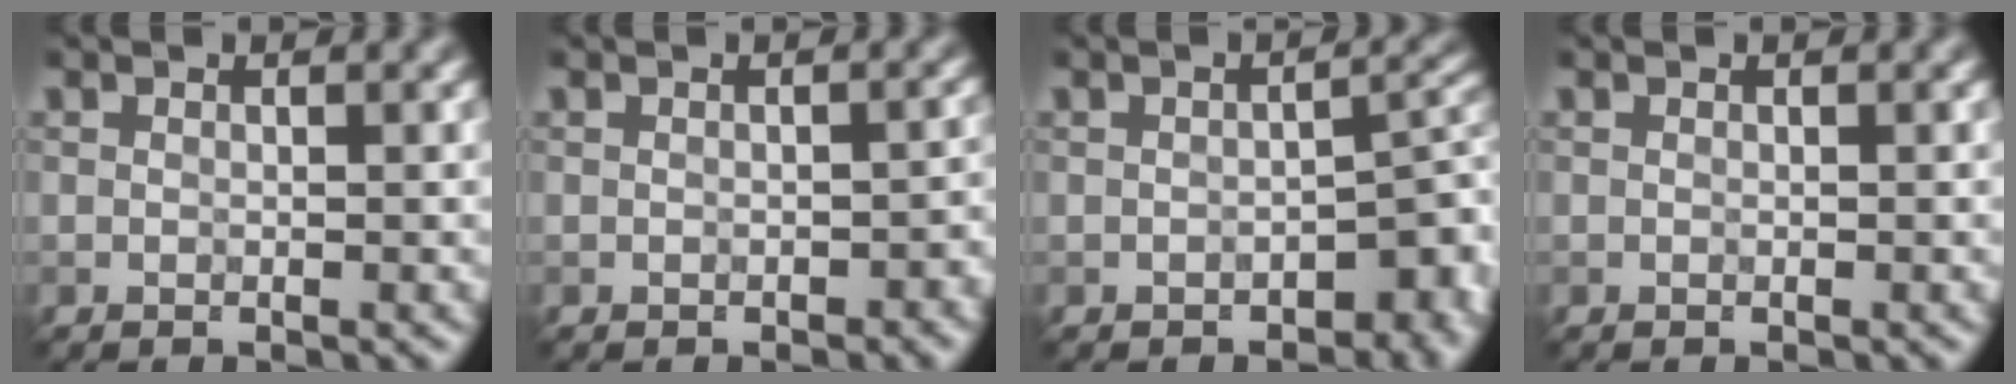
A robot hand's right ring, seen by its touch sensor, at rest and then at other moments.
{"total": 1.7, "force": [-0.6, 1.1, 1.1], "torque": [-0.015, -0.001, -0.006]}
{"total": 4.4, "force": [-1.9, 2.4, 3.2], "torque": [-0.026, 0.003, -0.028]}
{"total": 0.0}